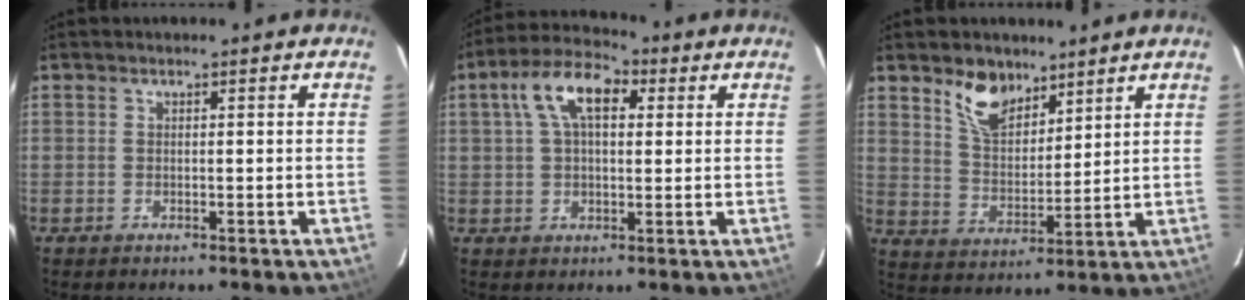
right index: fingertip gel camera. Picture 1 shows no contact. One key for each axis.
{"total": 10.2, "fx": 3.3, "fy": 5.4, "fz": 8.1, "tx": -0.151, "ty": 0.033, "tz": 0.052}
{"total": 9.0, "fx": 6.3, "fy": 4.6, "fz": 4.6, "tx": -0.078, "ty": 0.006, "tz": 0.123}